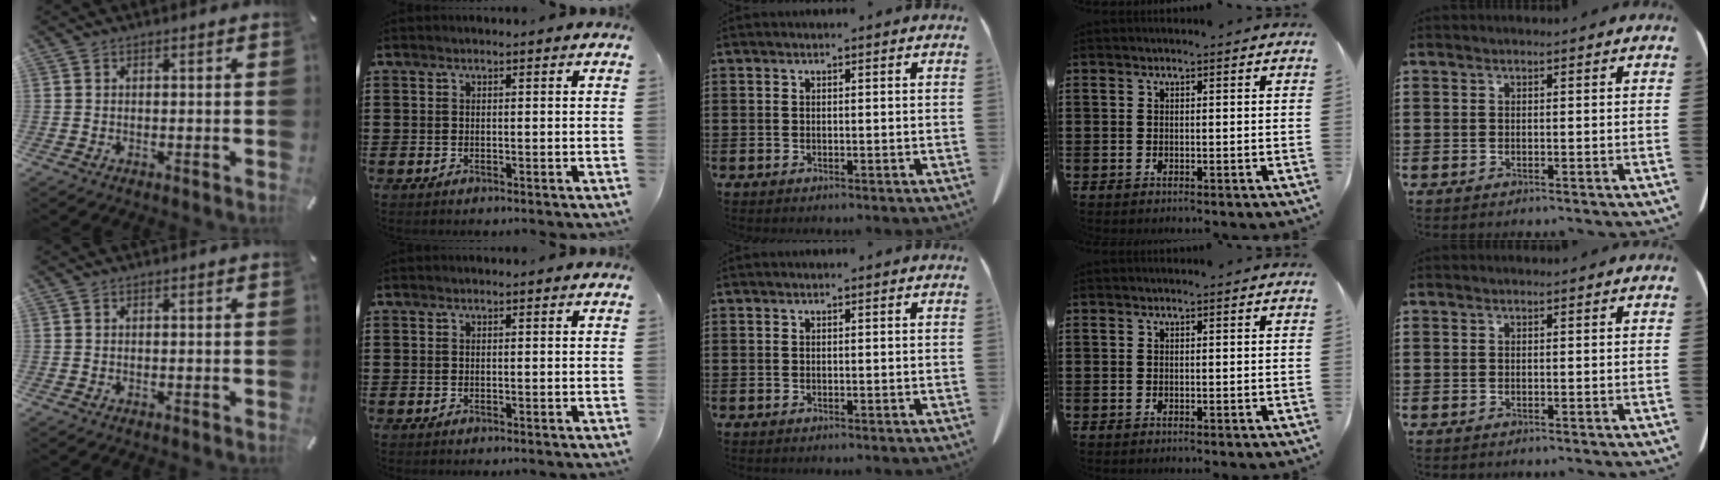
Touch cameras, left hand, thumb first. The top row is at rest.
{}